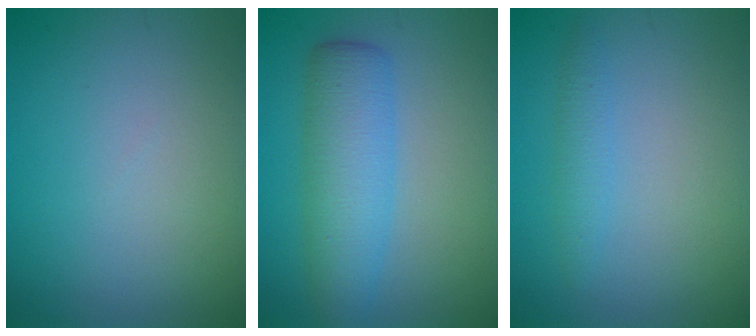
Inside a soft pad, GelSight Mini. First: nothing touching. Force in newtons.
{"total": 5.3, "press": 5.3, "slide": 0.1}
{"total": 1.4, "press": 1.4, "slide": 0.1}